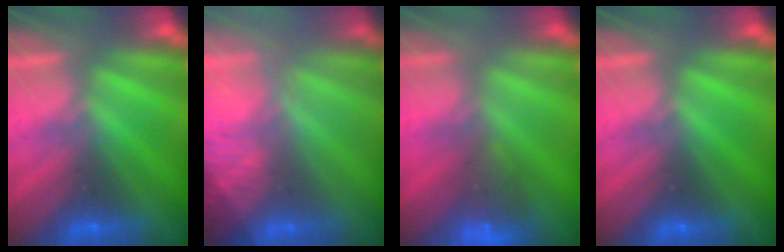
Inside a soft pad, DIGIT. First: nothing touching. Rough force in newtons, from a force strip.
{"total": 3.3}
{"total": 7.8}
{"total": 0.0}